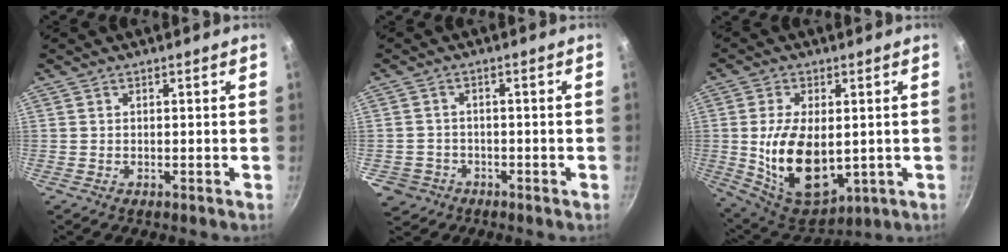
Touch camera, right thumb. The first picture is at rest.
{"total": 4.5, "force": [-2.2, 3.9, 0.4], "torque": [-0.001, 0.014, -0.035]}
{"total": 16.4, "force": [-0.9, 9.2, 13.6], "torque": [-0.231, -0.013, 0.013]}